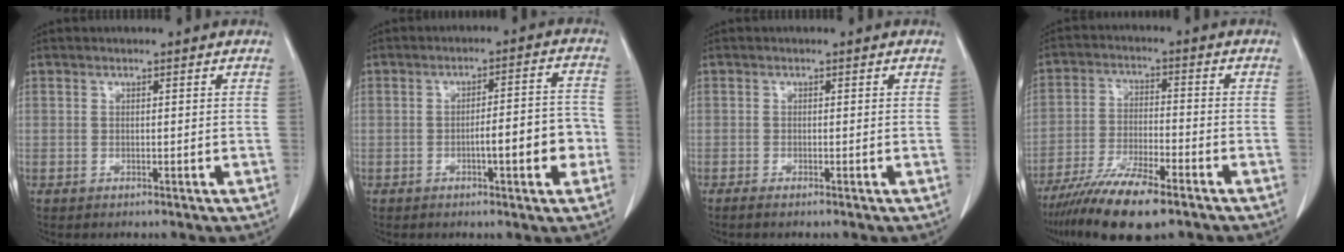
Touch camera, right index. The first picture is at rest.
{"total": 7.7, "force": [-2.2, 1.3, 7.2], "torque": [-0.102, 0.019, -0.028]}
{"total": 1.2, "force": [-1.0, 0.0, 0.7], "torque": [-0.013, -0.002, -0.015]}
{"total": 12.2, "force": [-8.7, 2.2, 8.3], "torque": [-0.150, -0.025, -0.152]}